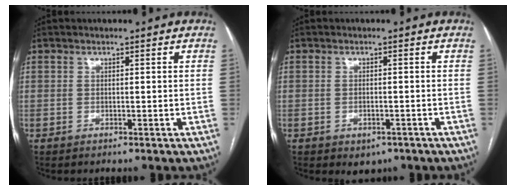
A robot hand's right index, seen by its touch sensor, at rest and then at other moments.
{"total": 2.7, "force": [-1.6, 1.7, 1.4], "torque": [-0.014, 0.000, -0.011]}